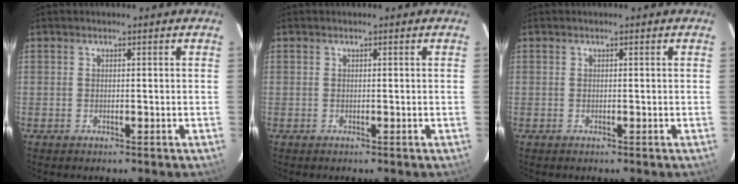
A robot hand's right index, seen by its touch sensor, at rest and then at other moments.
{"total": 0.0}
{"total": 0.0}